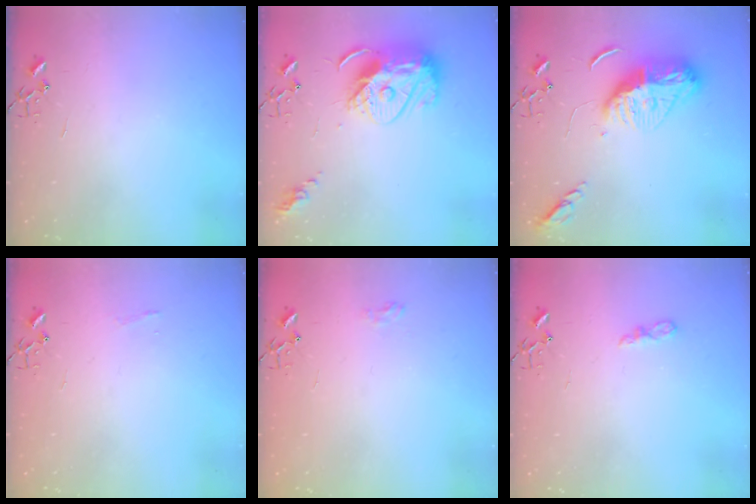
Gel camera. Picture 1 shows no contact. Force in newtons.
{"total": 15.1, "press": 15.0, "slide": 1.1}
{"total": 15.6, "press": 15.5, "slide": 1.6}
{"total": 3.7, "press": 3.7, "slide": 0.4}
{"total": 6.5, "press": 6.5, "slide": 0.6}
{"total": 5.0, "press": 5.0, "slide": 0.5}